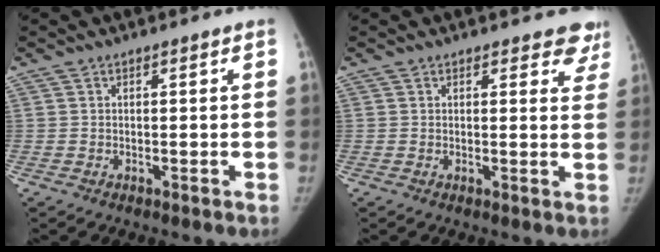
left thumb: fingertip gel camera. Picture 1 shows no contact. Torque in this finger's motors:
{"motor_torque": [0.40, -0.30, 0.72, -0.58, 0.01]}